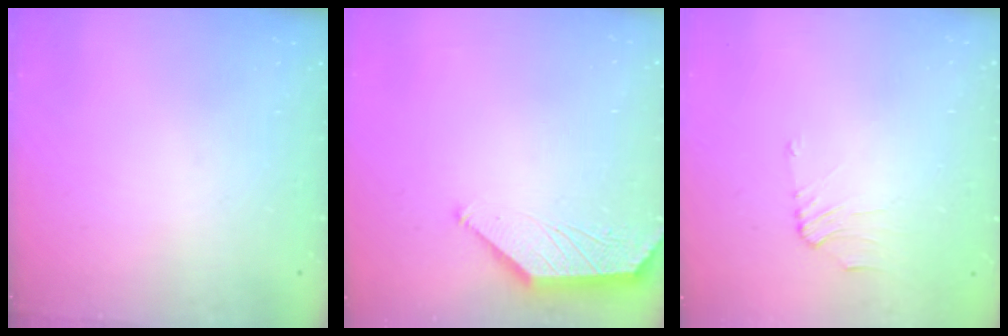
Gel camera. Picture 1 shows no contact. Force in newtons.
{"total": 1.1, "press": 1.0, "slide": 0.4}
{"total": 0.5, "press": 0.3, "slide": 0.4}